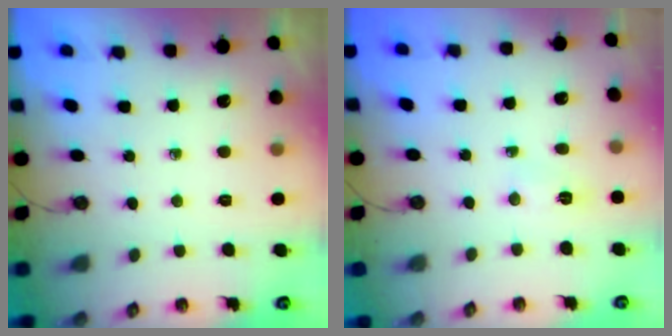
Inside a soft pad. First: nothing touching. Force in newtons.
{"total": 18.5, "press": 4.2, "slide": 18.0}